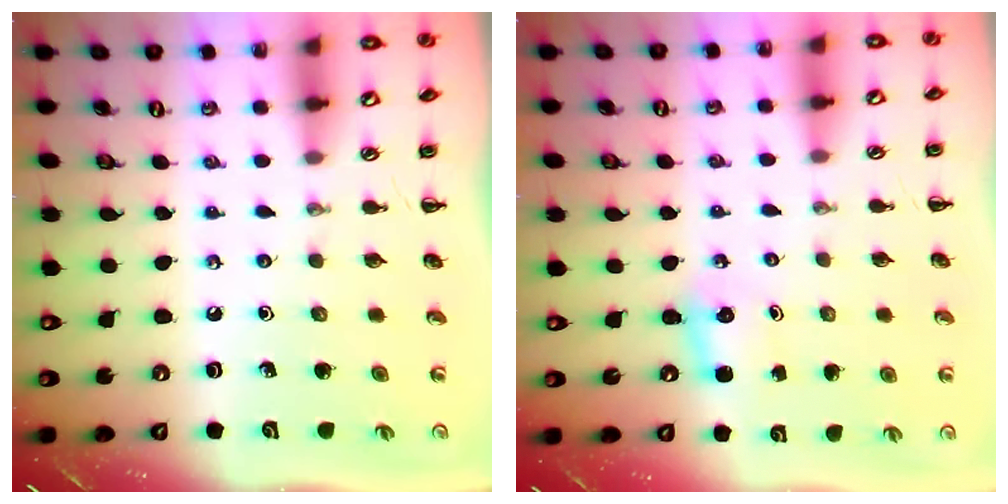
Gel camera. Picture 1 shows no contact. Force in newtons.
{"total": 2.8, "press": 2.7, "slide": 0.9}